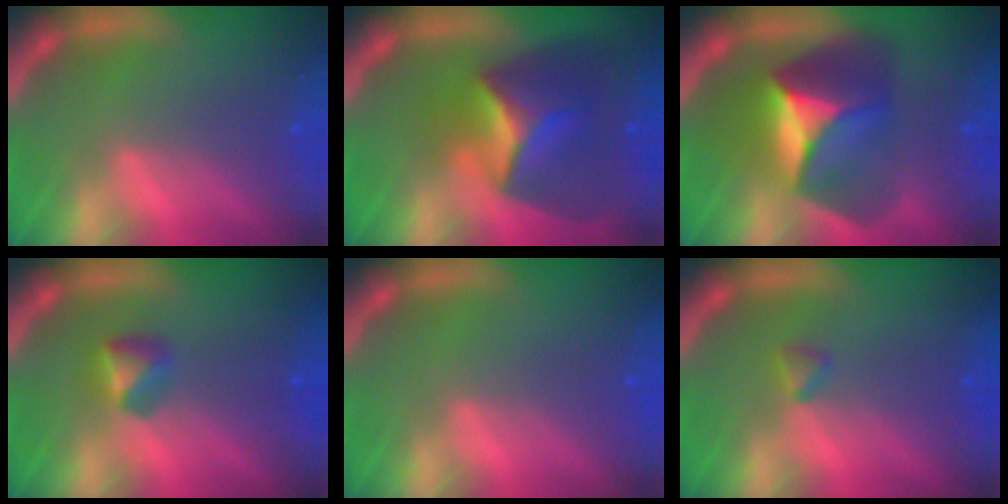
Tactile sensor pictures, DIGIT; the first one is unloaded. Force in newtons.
{"total": 7.9}
{"total": 8.5}
{"total": 1.9}
{"total": 0.0}
{"total": 0.9}